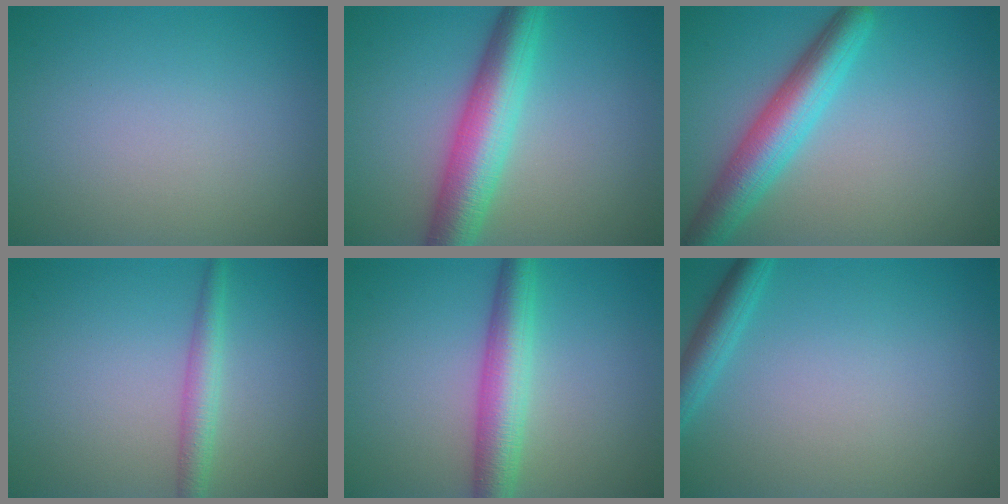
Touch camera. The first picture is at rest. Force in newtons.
{"total": 6.9, "press": 6.9, "slide": 0.2}
{"total": 6.0, "press": 6.0, "slide": 0.2}
{"total": 2.3, "press": 2.3, "slide": 0.0}
{"total": 5.0, "press": 5.0, "slide": 0.1}
{"total": 2.5, "press": 2.5, "slide": 0.1}